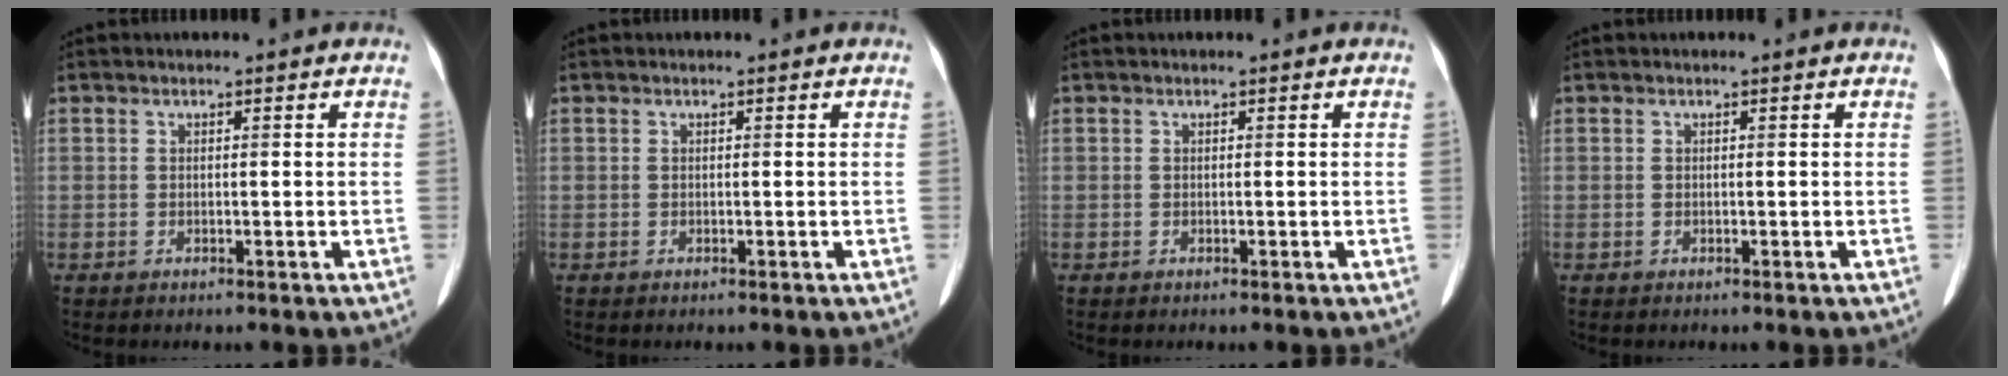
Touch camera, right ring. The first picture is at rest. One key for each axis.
{"total": 0.0}
{"total": 0.0}
{"total": 0.0}